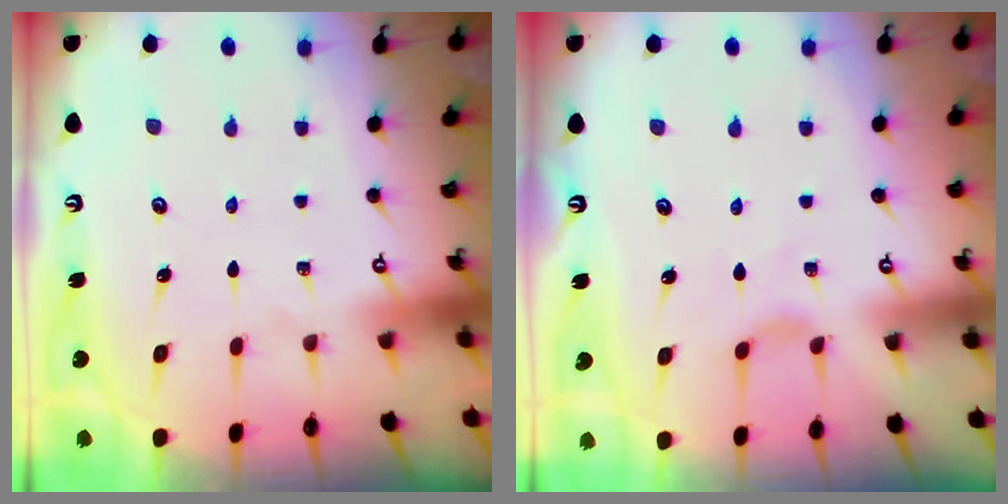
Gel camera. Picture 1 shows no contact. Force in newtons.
{"total": 2.1, "press": 2.0, "slide": 0.5}